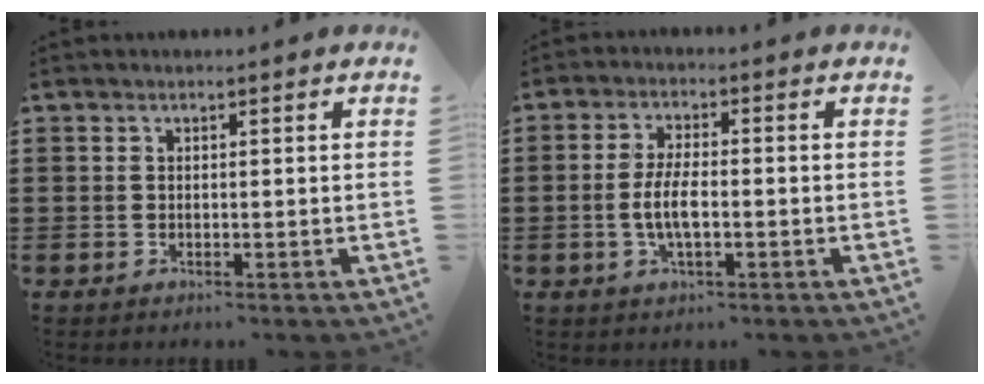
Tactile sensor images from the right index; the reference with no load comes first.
{"total": 4.9, "force": [-1.0, 1.6, 4.5], "torque": [-0.107, -0.004, -0.028]}